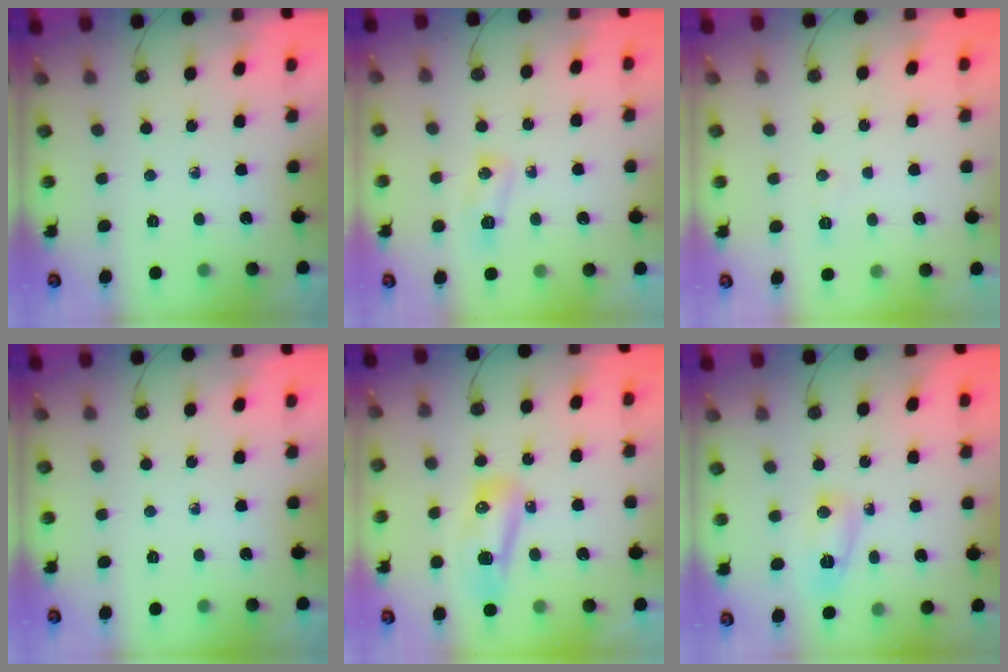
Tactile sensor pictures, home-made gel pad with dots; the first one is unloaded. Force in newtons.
{"total": 4.6, "press": 4.6, "slide": 0.7}
{"total": 5.9, "press": 4.2, "slide": 4.1}
{"total": 0.0}
{"total": 8.6, "press": 8.4, "slide": 1.9}
{"total": 5.0, "press": 5.0, "slide": 0.4}